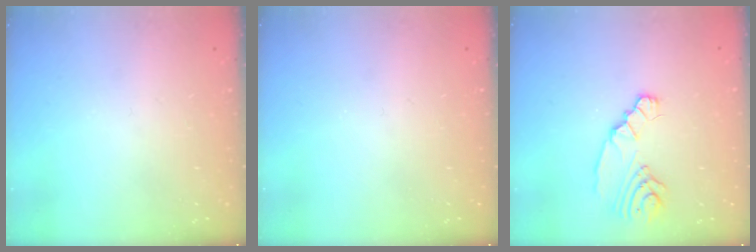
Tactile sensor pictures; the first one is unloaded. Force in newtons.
{"total": 0.0}
{"total": 7.1, "press": 7.1, "slide": 0.4}